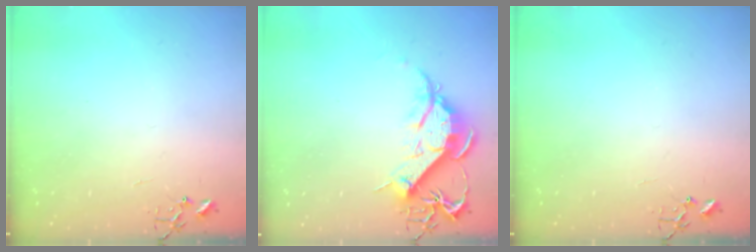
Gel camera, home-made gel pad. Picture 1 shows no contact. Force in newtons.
{"total": 12.5, "press": 12.4, "slide": 1.3}
{"total": 0.0}